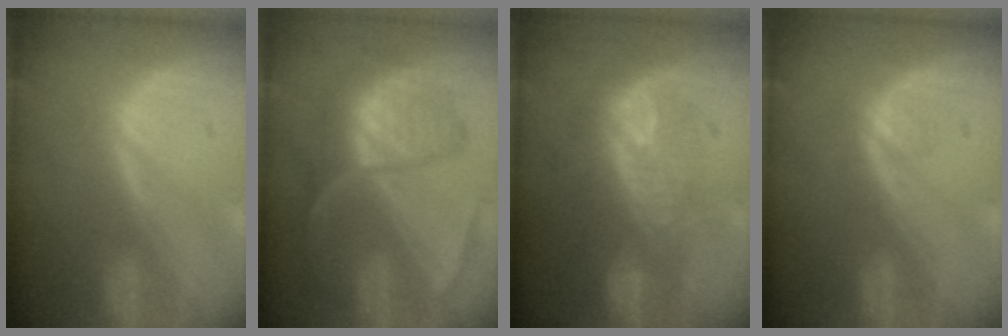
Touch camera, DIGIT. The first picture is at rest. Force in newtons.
{"total": 8.0, "press": 7.4, "slide": 2.9}
{"total": 9.7, "press": 8.9, "slide": 3.9}
{"total": 0.8, "press": 0.8, "slide": 0.1}